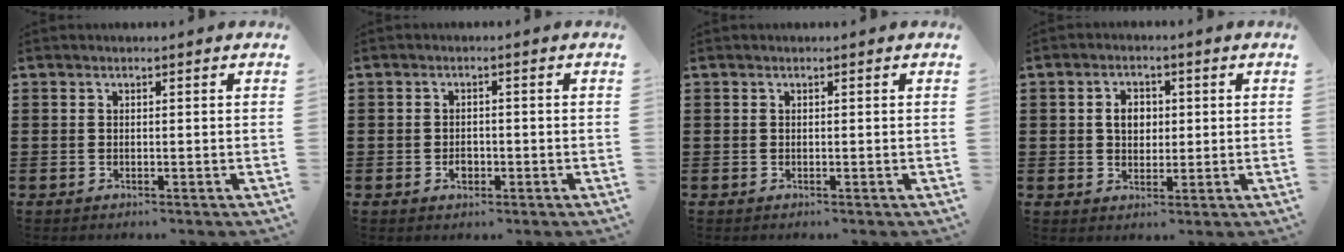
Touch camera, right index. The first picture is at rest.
{"total": 1.9, "force": [-0.7, 1.2, 1.3], "torque": [-0.026, 0.000, -0.013]}
{"total": 0.0}
{"total": 3.5, "force": [0.4, 2.7, 2.3], "torque": [-0.045, 0.008, 0.001]}